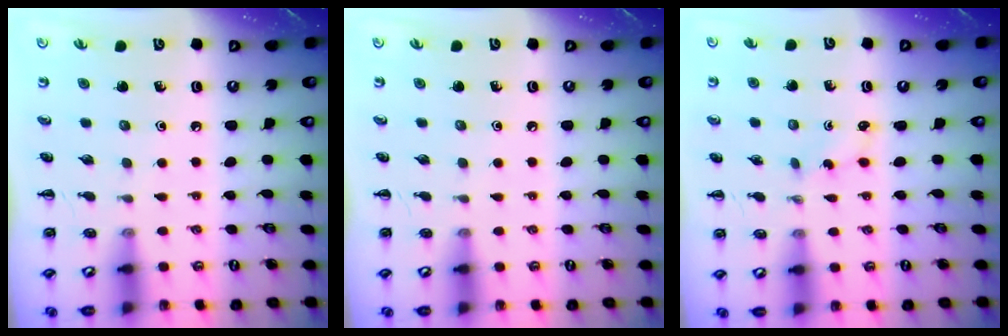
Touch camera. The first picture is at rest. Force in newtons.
{"total": 0.7, "press": 0.6, "slide": 0.4}
{"total": 2.6, "press": 2.5, "slide": 0.8}